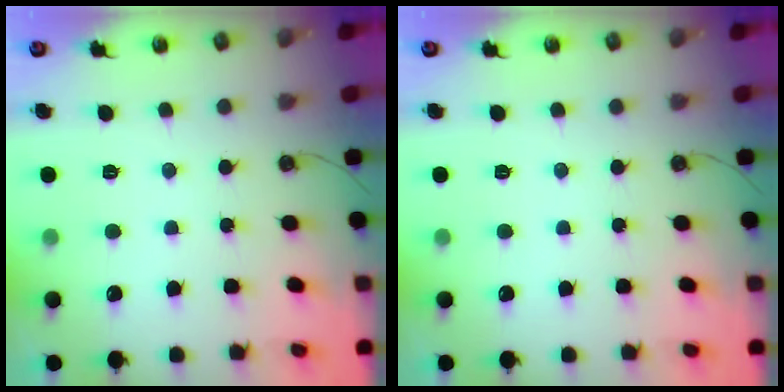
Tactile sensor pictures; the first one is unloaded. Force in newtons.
{"total": 0.0}